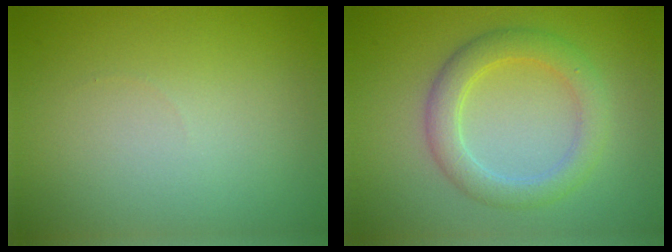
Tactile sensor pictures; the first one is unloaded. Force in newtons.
{"total": 3.7, "press": 3.7, "slide": 0.2}